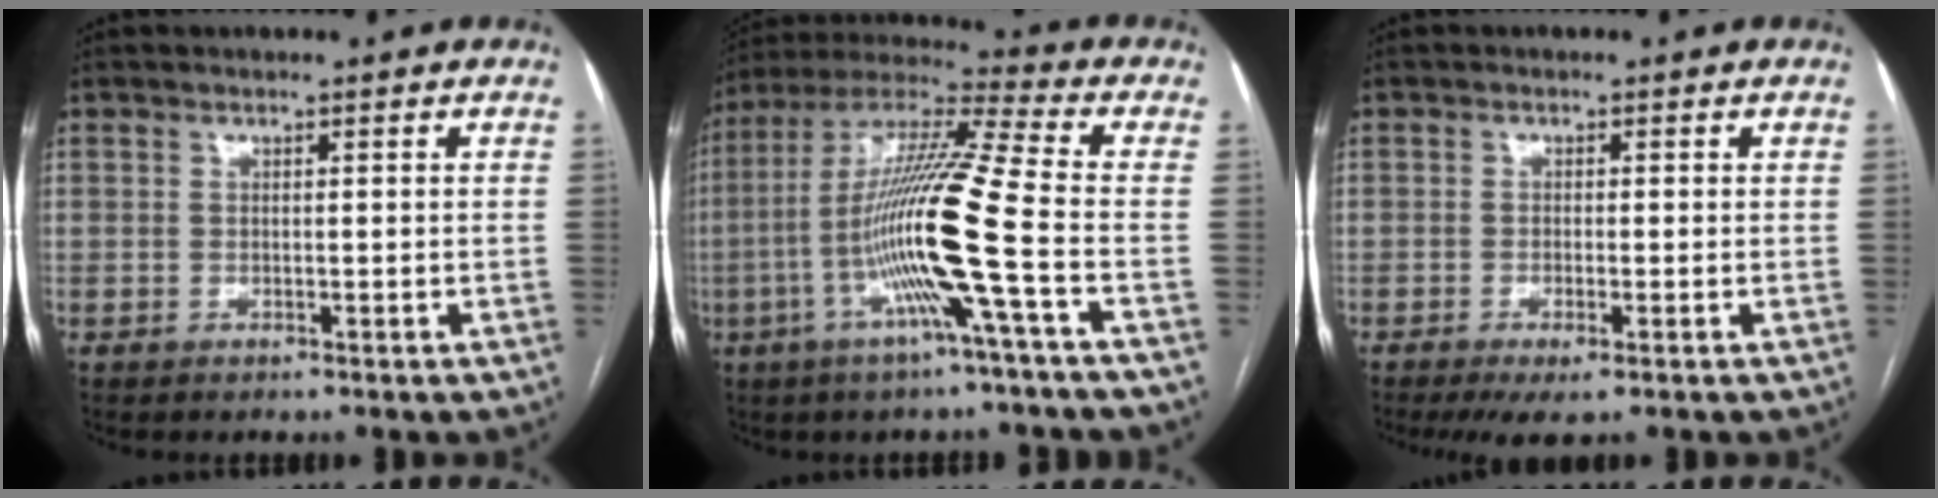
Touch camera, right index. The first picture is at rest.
{"total": 17.0, "force": [-4.6, -1.5, 16.3], "torque": [-0.316, -0.003, -0.101]}
{"total": 3.6, "force": [-1.8, 0.6, 3.1], "torque": [-0.056, -0.011, -0.029]}